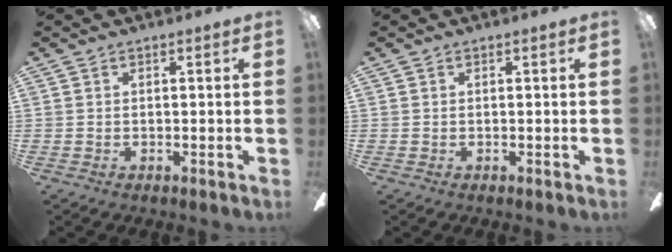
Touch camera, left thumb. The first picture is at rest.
{"total": 0.0}